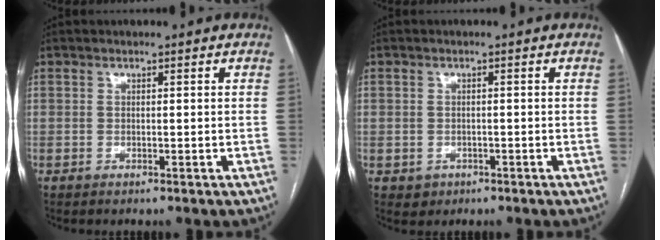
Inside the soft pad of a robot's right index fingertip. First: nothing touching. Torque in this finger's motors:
{"motor_torque": [-0.42, 0.08, -1.05, -0.21]}